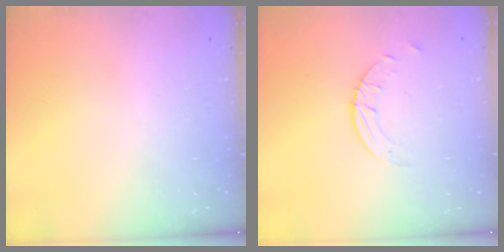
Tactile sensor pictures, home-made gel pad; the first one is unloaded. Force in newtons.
{"total": 2.6, "press": 2.6, "slide": 0.2}